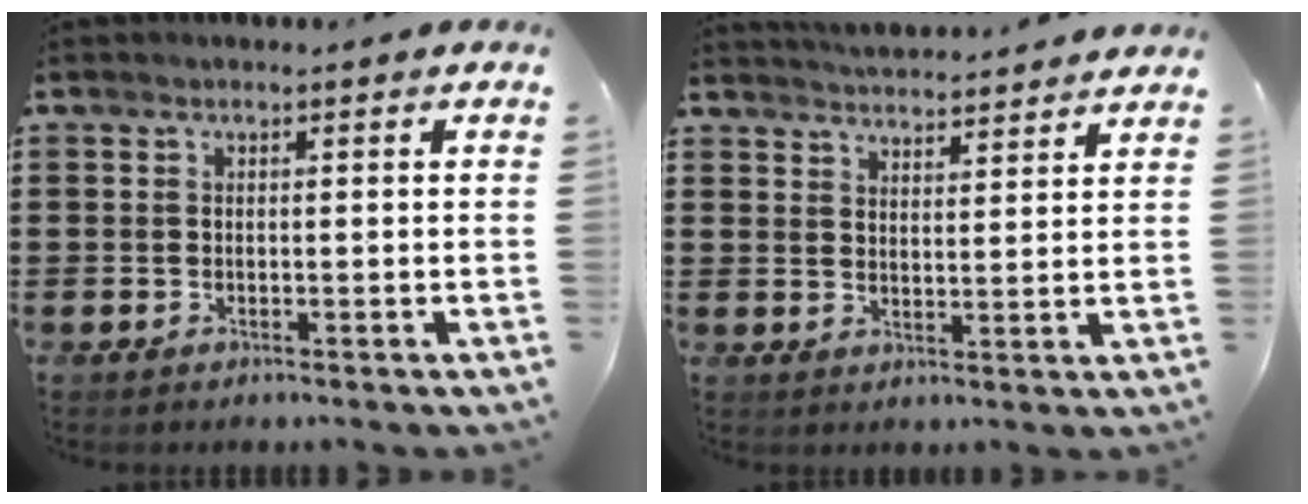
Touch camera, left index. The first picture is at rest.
{"total": 3.8, "force": [3.8, -0.4, 0.0], "torque": [-0.012, -0.022, 0.067]}